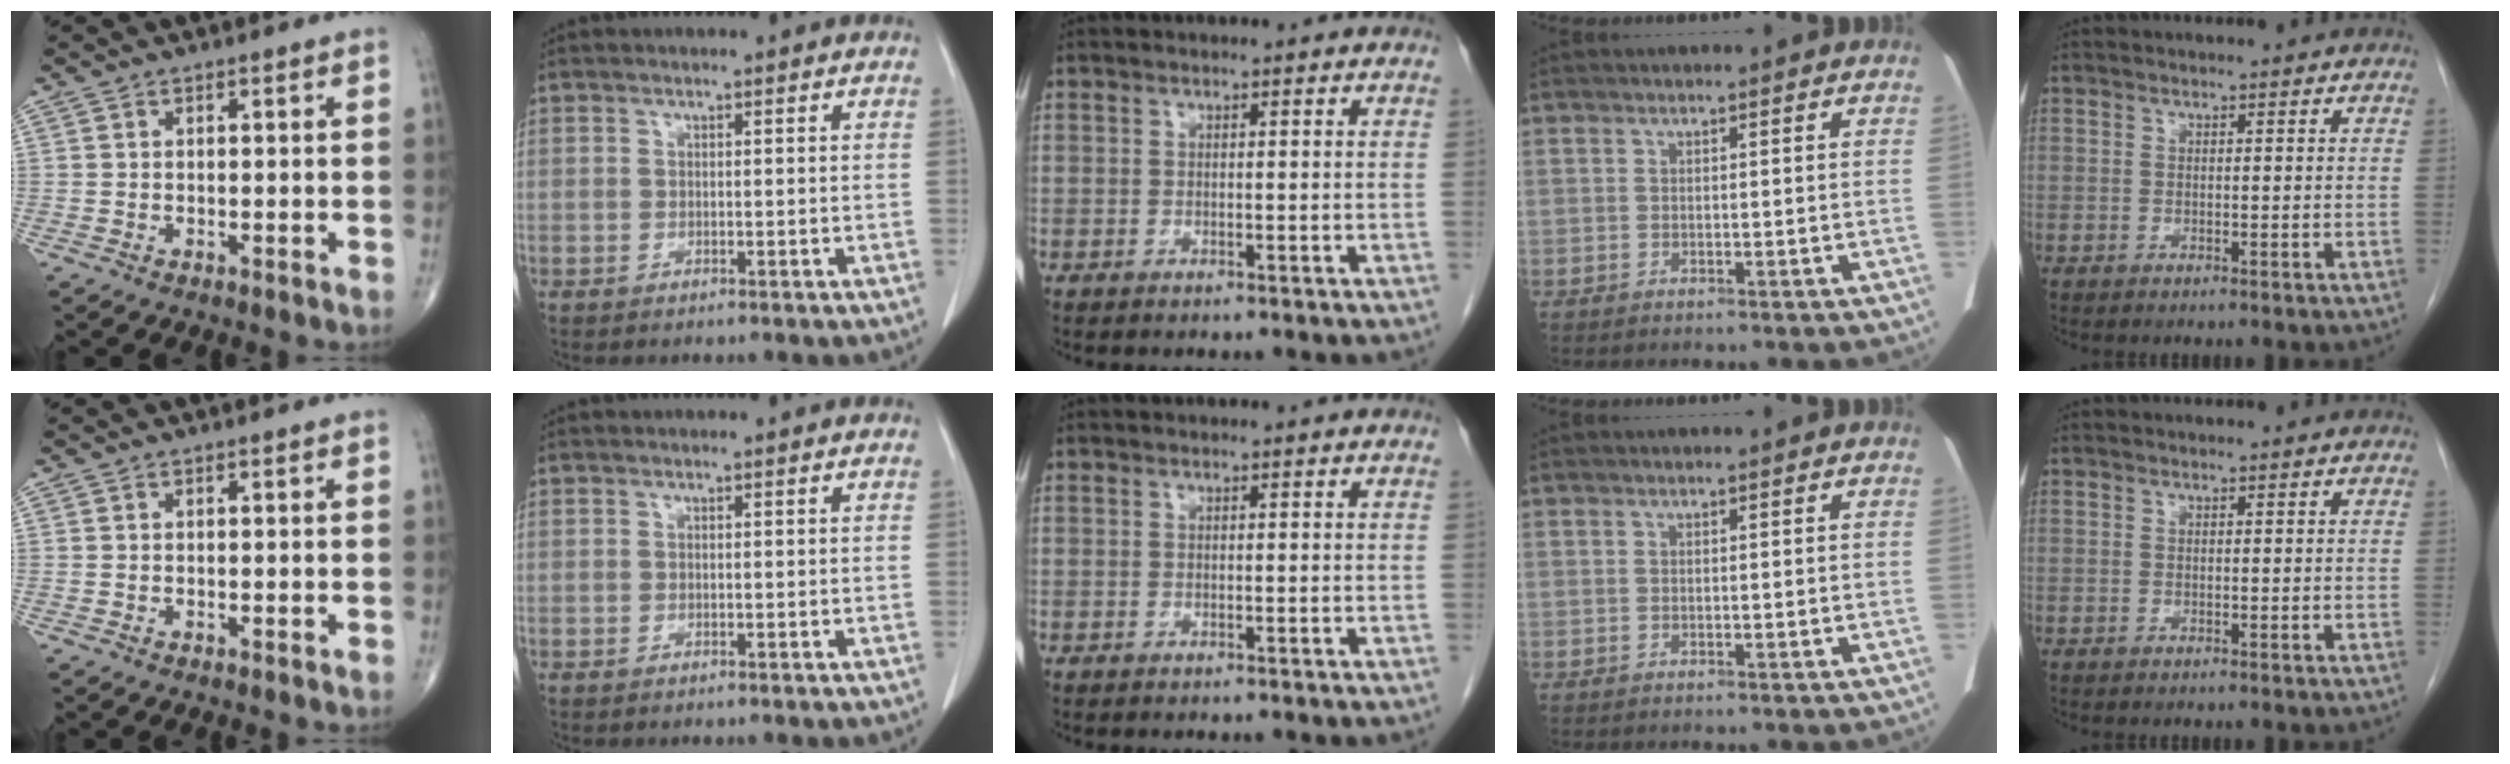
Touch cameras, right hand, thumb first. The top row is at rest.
{}